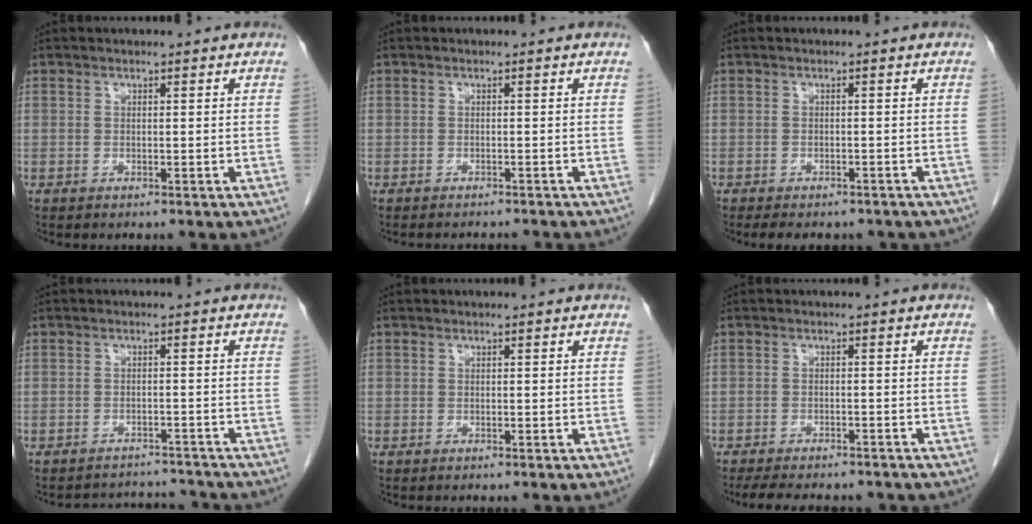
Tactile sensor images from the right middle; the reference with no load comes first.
{"total": 3.5, "force": [-3.3, 0.7, 0.8], "torque": [-0.003, -0.004, -0.038]}
{"total": 8.4, "force": [-7.0, 3.3, 3.4], "torque": [-0.044, 0.003, -0.075]}
{"total": 5.7, "force": [-5.5, 0.9, -0.8], "torque": [0.011, 0.015, -0.074]}
{"total": 0.0}
{"total": 11.1, "force": [-9.5, 3.3, 4.8], "torque": [-0.077, -0.005, -0.118]}